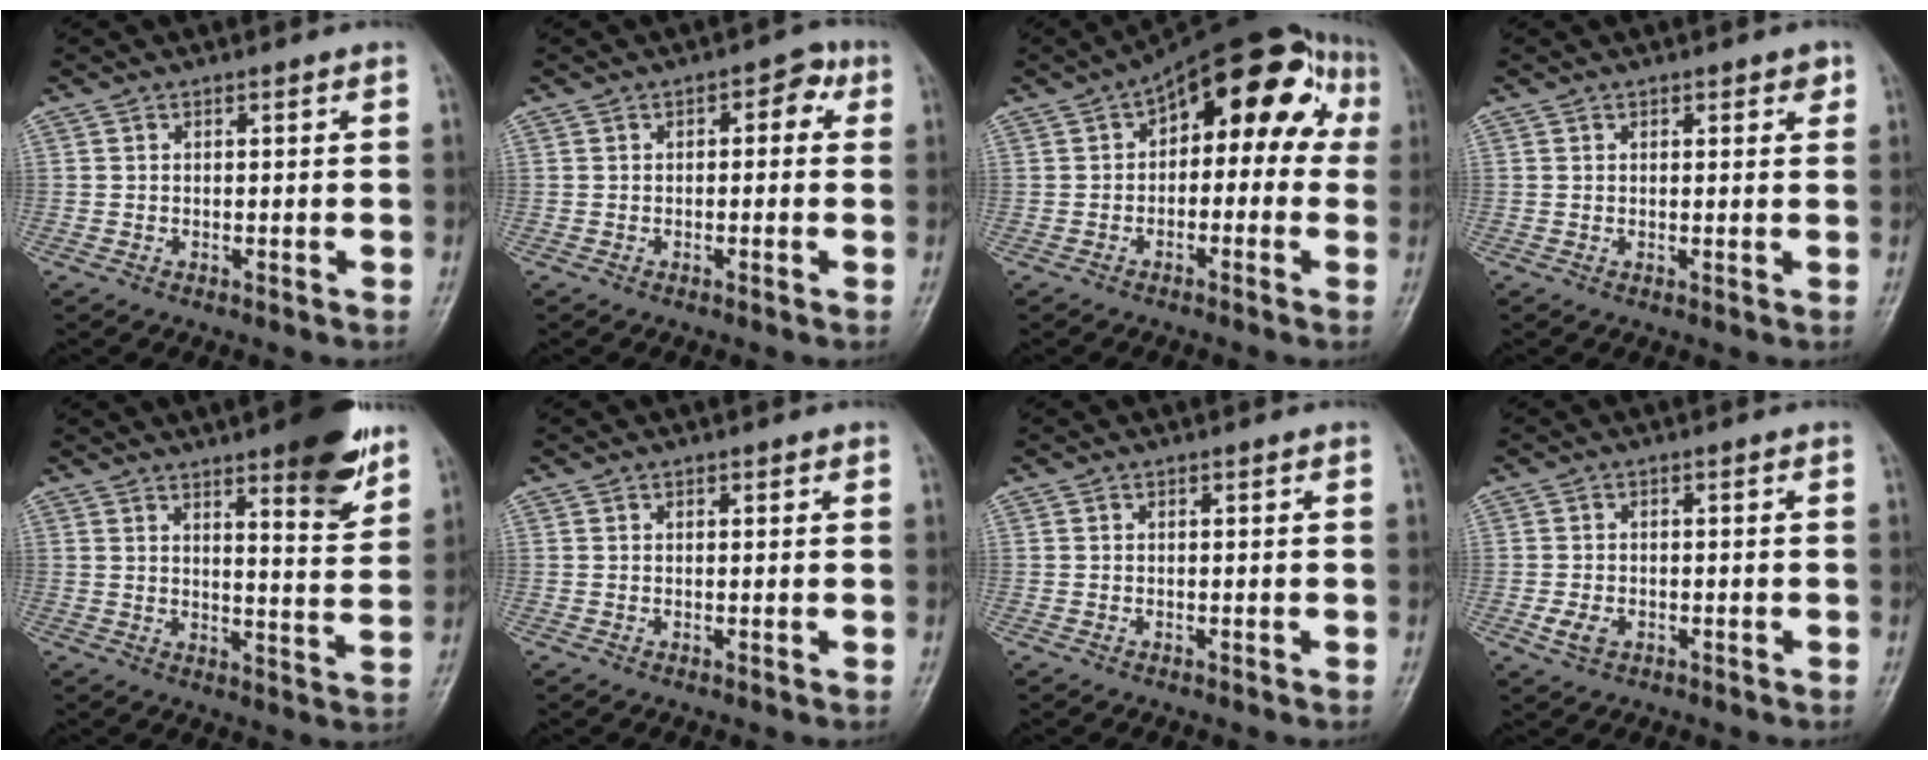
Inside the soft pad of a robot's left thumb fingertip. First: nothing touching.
{"total": 3.9, "force": [0.8, 2.3, 3.1], "torque": [-0.015, 0.013, -0.002]}
{"total": 16.5, "force": [3.2, 9.1, 13.4], "torque": [-0.132, 0.053, 0.029]}
{"total": 2.1, "force": [1.2, 1.1, 1.4], "torque": [-0.003, -0.004, 0.014]}
{"total": 12.1, "force": [7.6, 2.9, 8.9], "torque": [-0.093, -0.044, 0.102]}
{"total": 0.8, "force": [0.4, 0.5, 0.4], "torque": [0.000, -0.001, 0.003]}
{"total": 0.0}
{"total": 3.0, "force": [-1.1, 2.1, 1.8], "torque": [-0.035, -0.001, -0.019]}